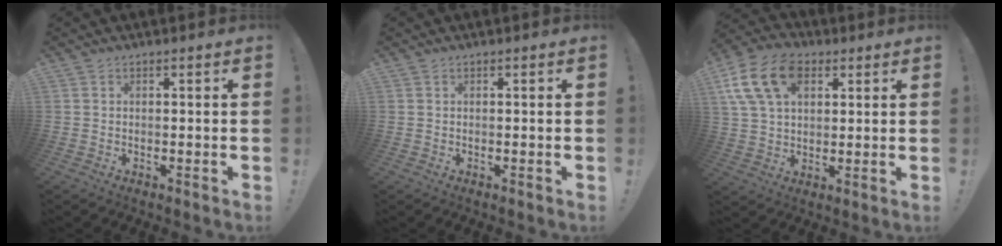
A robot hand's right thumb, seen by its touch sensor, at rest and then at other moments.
{"total": 0.0}
{"total": 15.7, "force": [6.5, 10.4, 9.9], "torque": [-0.178, -0.019, 0.124]}